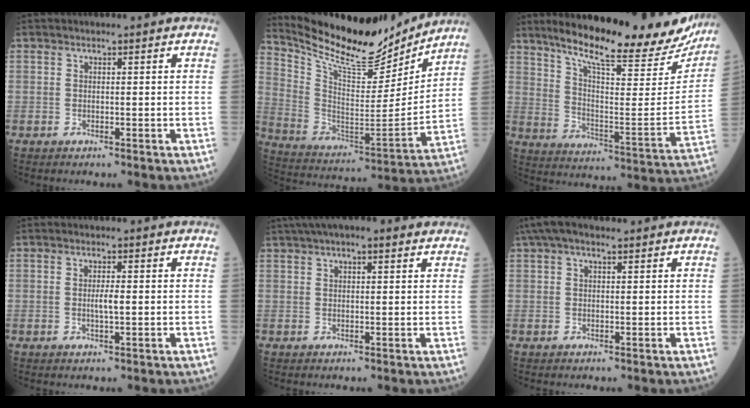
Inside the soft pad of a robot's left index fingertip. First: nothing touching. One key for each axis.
{"total": 18.5, "fx": 16.9, "fy": 3.9, "fz": 6.5, "tx": -0.136, "ty": -0.029, "tz": 0.283}
{"total": 25.8, "fx": 22.5, "fy": 3.9, "fz": 12.0, "tx": -0.187, "ty": -0.068, "tz": 0.300}
{"total": 2.0, "fx": -0.3, "fy": 0.2, "fz": 1.9, "tx": -0.037, "ty": -0.003, "tz": -0.006}
{"total": 8.2, "fx": 5.8, "fy": 2.0, "fz": 5.4, "tx": -0.084, "ty": 0.040, "tz": 0.085}
{"total": 5.4, "fx": 3.5, "fy": 1.9, "fz": 3.7, "tx": -0.077, "ty": 0.038, "tz": 0.060}